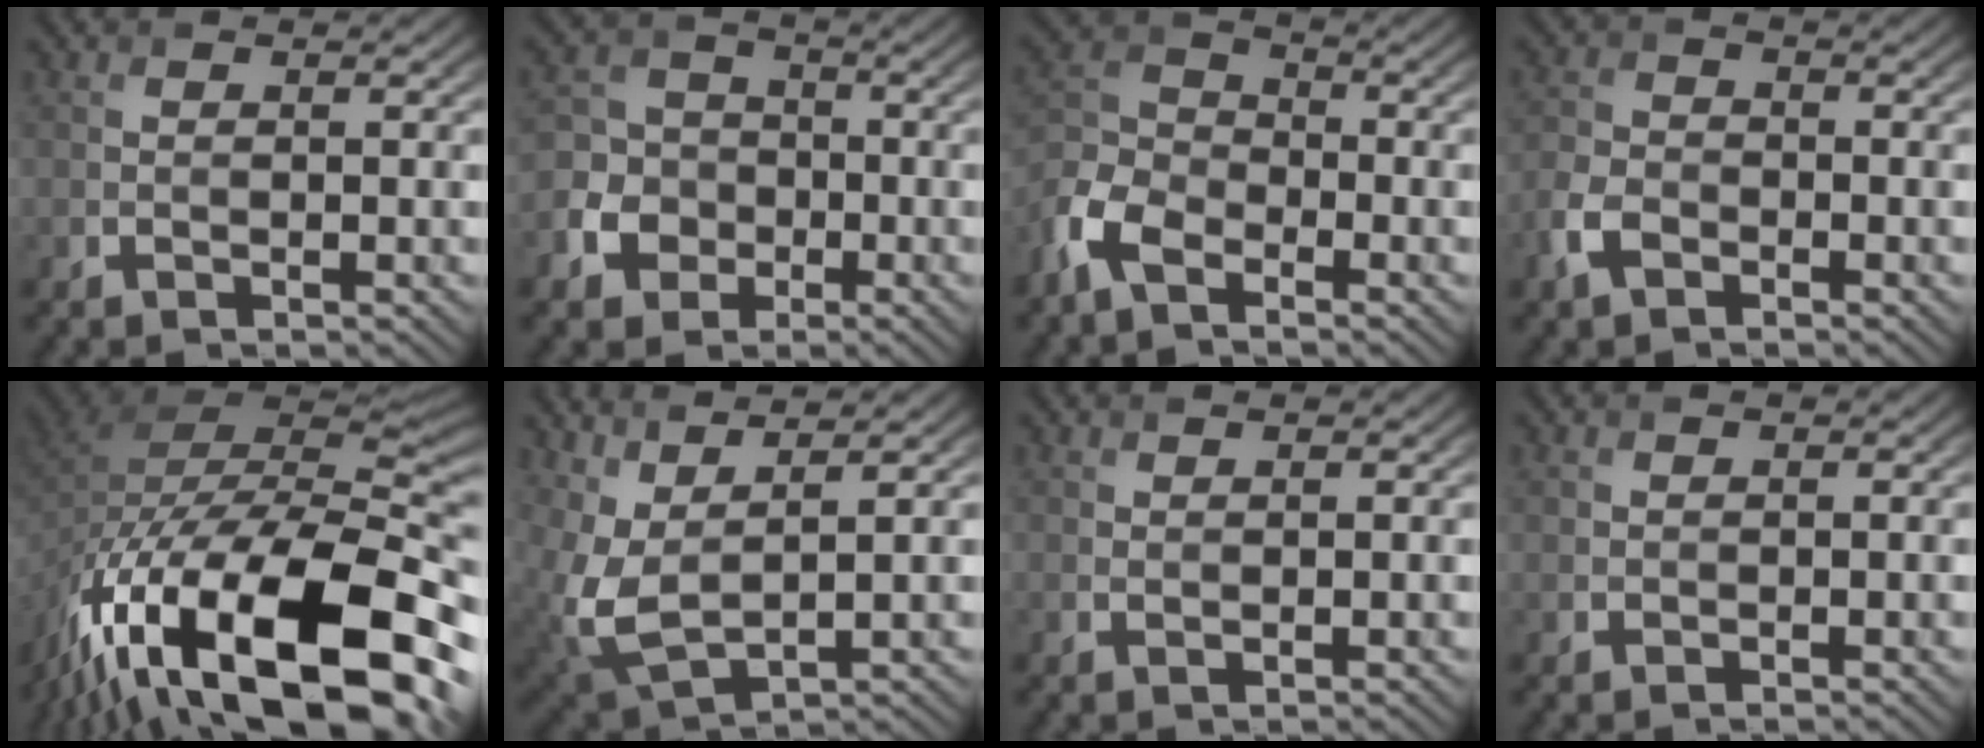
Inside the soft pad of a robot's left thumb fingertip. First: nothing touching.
{"total": 7.0, "force": [-3.0, 5.9, 2.2], "torque": [-0.057, -0.013, -0.081]}
{"total": 7.5, "force": [-4.8, 3.9, 4.1], "torque": [-0.107, -0.004, -0.118]}
{"total": 3.9, "force": [-2.3, 2.4, 2.1], "torque": [-0.052, -0.004, -0.059]}
{"total": 20.5, "force": [-11.8, 9.1, 14.1], "torque": [-0.272, -0.024, -0.180]}
{"total": 6.8, "force": [3.5, 2.9, 5.1], "torque": [-0.141, -0.007, 0.074]}
{"total": 0.6, "force": [0.5, 0.1, 0.3], "torque": [-0.006, -0.001, 0.011]}
{"total": 0.5, "force": [0.2, 0.4, 0.1], "torque": [-0.003, -0.006, 0.007]}